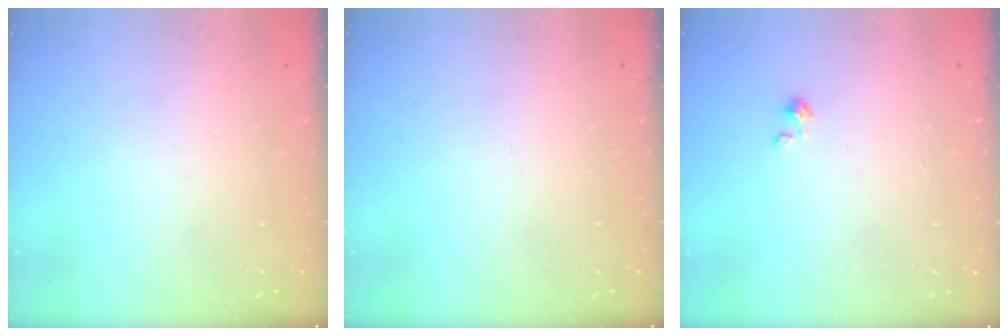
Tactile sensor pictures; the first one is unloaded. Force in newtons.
{"total": 0.0}
{"total": 0.0}